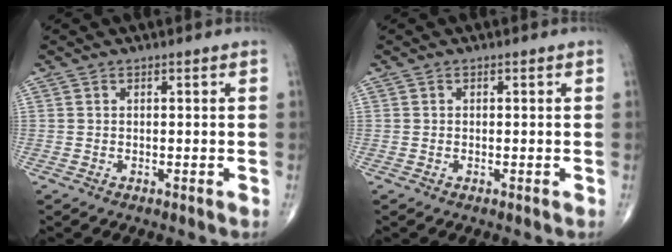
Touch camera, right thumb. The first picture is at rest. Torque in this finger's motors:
{"motor_torque": [0.04, -0.20, -0.18, -0.10, 0.02]}